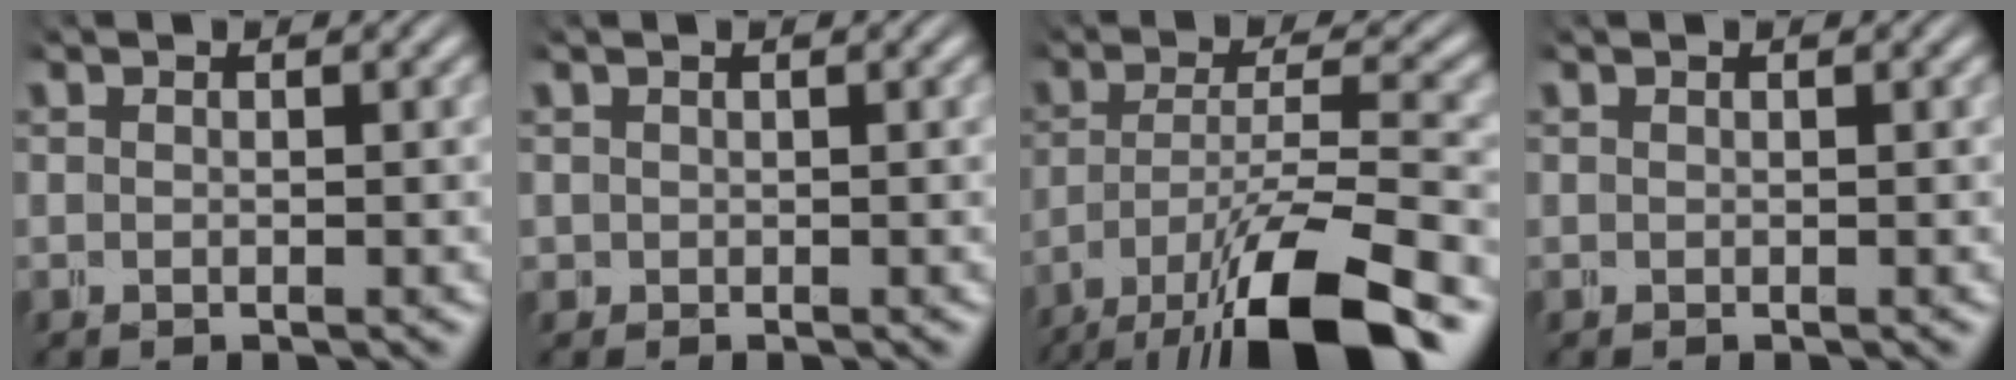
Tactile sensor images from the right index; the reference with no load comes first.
{"total": 0.8, "force": [0.5, 0.3, -0.5], "torque": [0.012, -0.001, 0.012]}
{"total": 7.9, "force": [-3.3, 2.9, 6.5], "torque": [-0.103, -0.021, -0.035]}
{"total": 0.0}